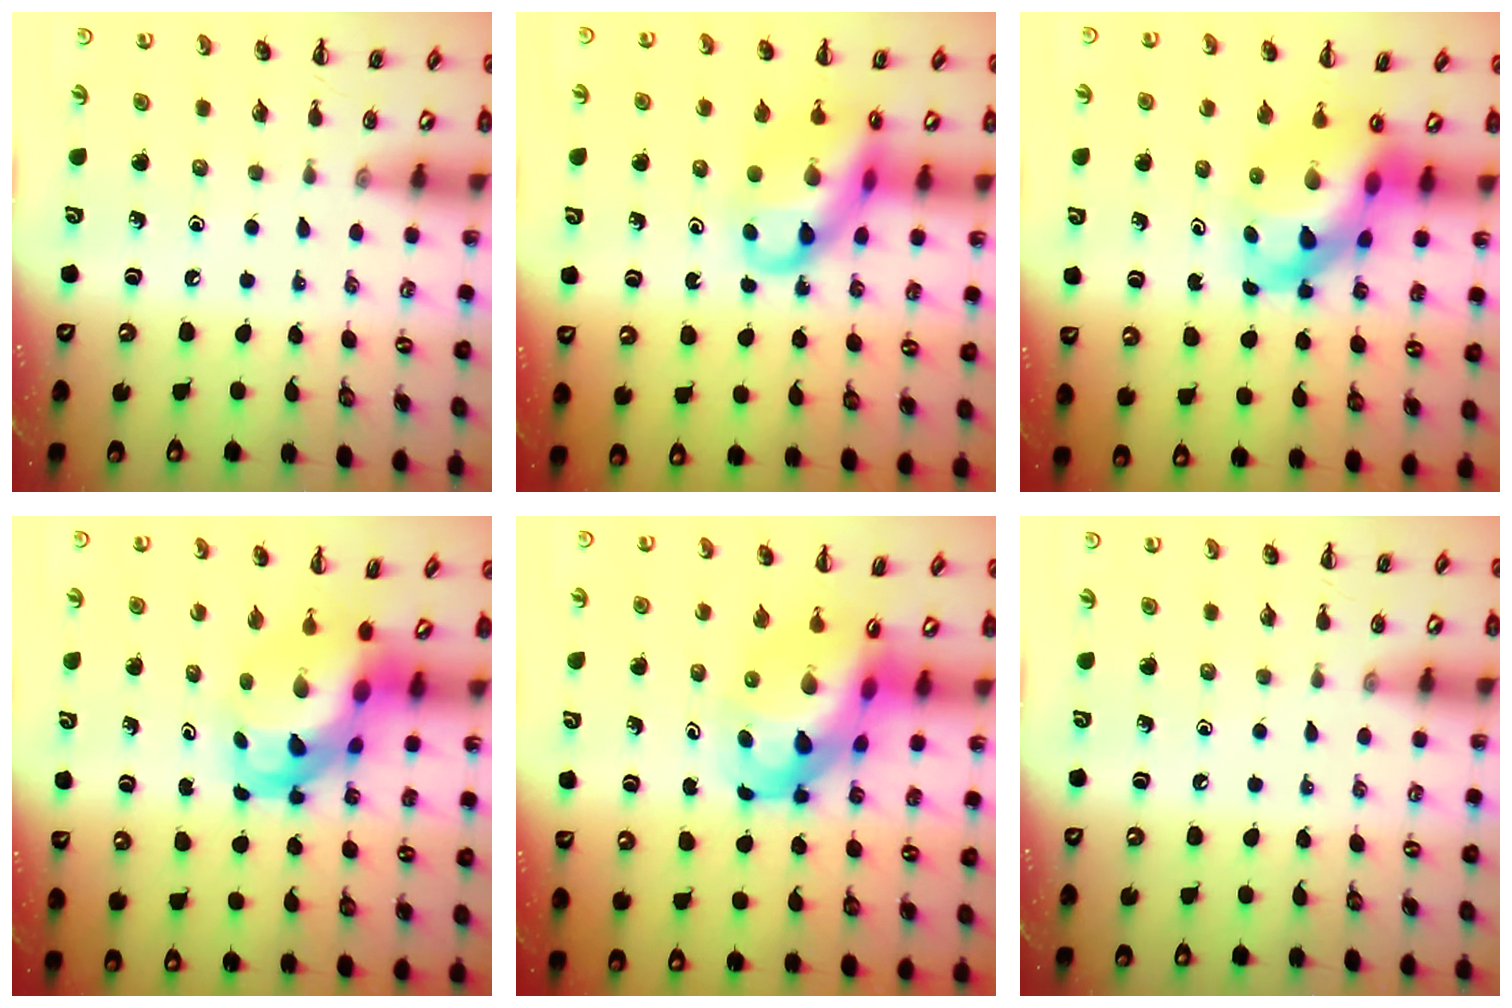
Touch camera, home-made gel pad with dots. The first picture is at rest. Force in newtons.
{"total": 15.1, "press": 14.7, "slide": 3.4}
{"total": 11.8, "press": 11.4, "slide": 3.1}
{"total": 6.3, "press": 6.0, "slide": 1.7}
{"total": 10.5, "press": 10.0, "slide": 3.0}
{"total": 0.0}